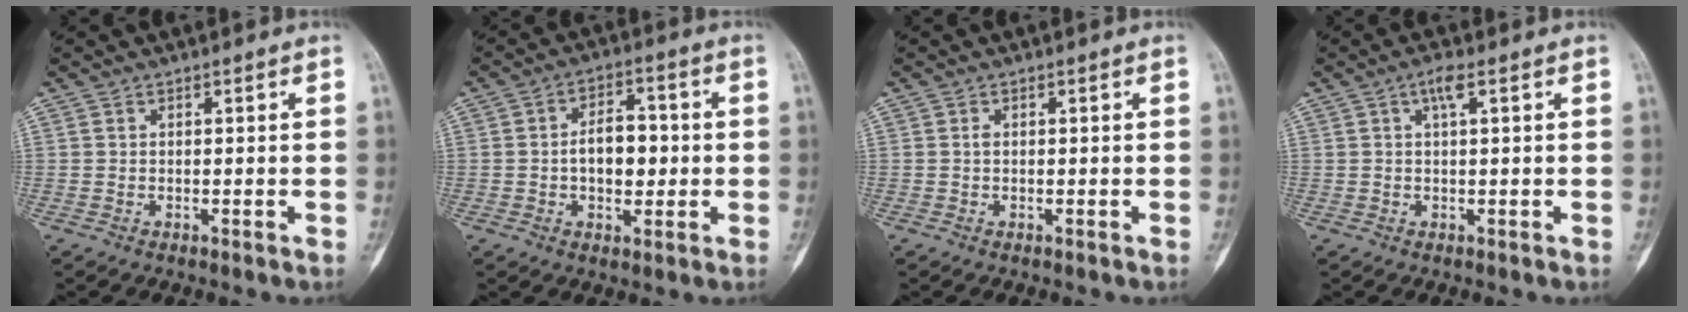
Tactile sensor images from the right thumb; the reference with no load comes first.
{"total": 8.2, "force": [-0.3, 5.1, 6.5], "torque": [-0.074, 0.015, -0.007]}
{"total": 0.5, "force": [0.0, 0.3, 0.4], "torque": [-0.009, 0.001, -0.001]}
{"total": 2.5, "force": [1.0, 0.3, 2.3], "torque": [-0.051, 0.008, 0.019]}